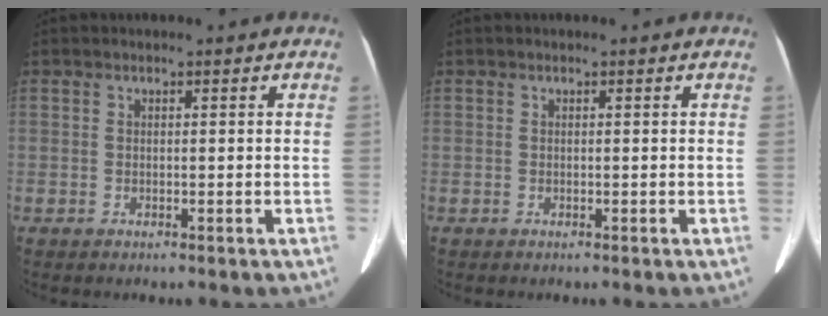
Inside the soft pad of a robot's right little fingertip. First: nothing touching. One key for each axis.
{"total": 0.0}